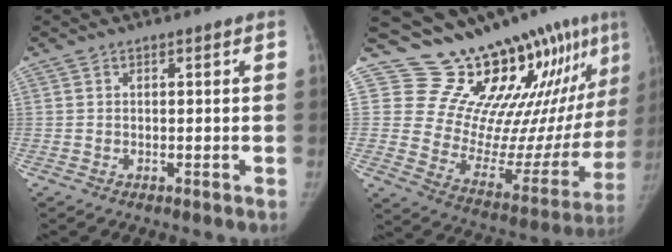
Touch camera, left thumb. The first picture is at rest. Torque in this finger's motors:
{"motor_torque": [0.32, 0.34, -0.29, -0.49, -0.18]}